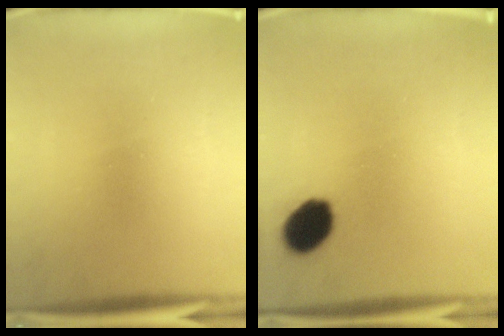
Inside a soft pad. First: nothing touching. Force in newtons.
{"total": 8.7}